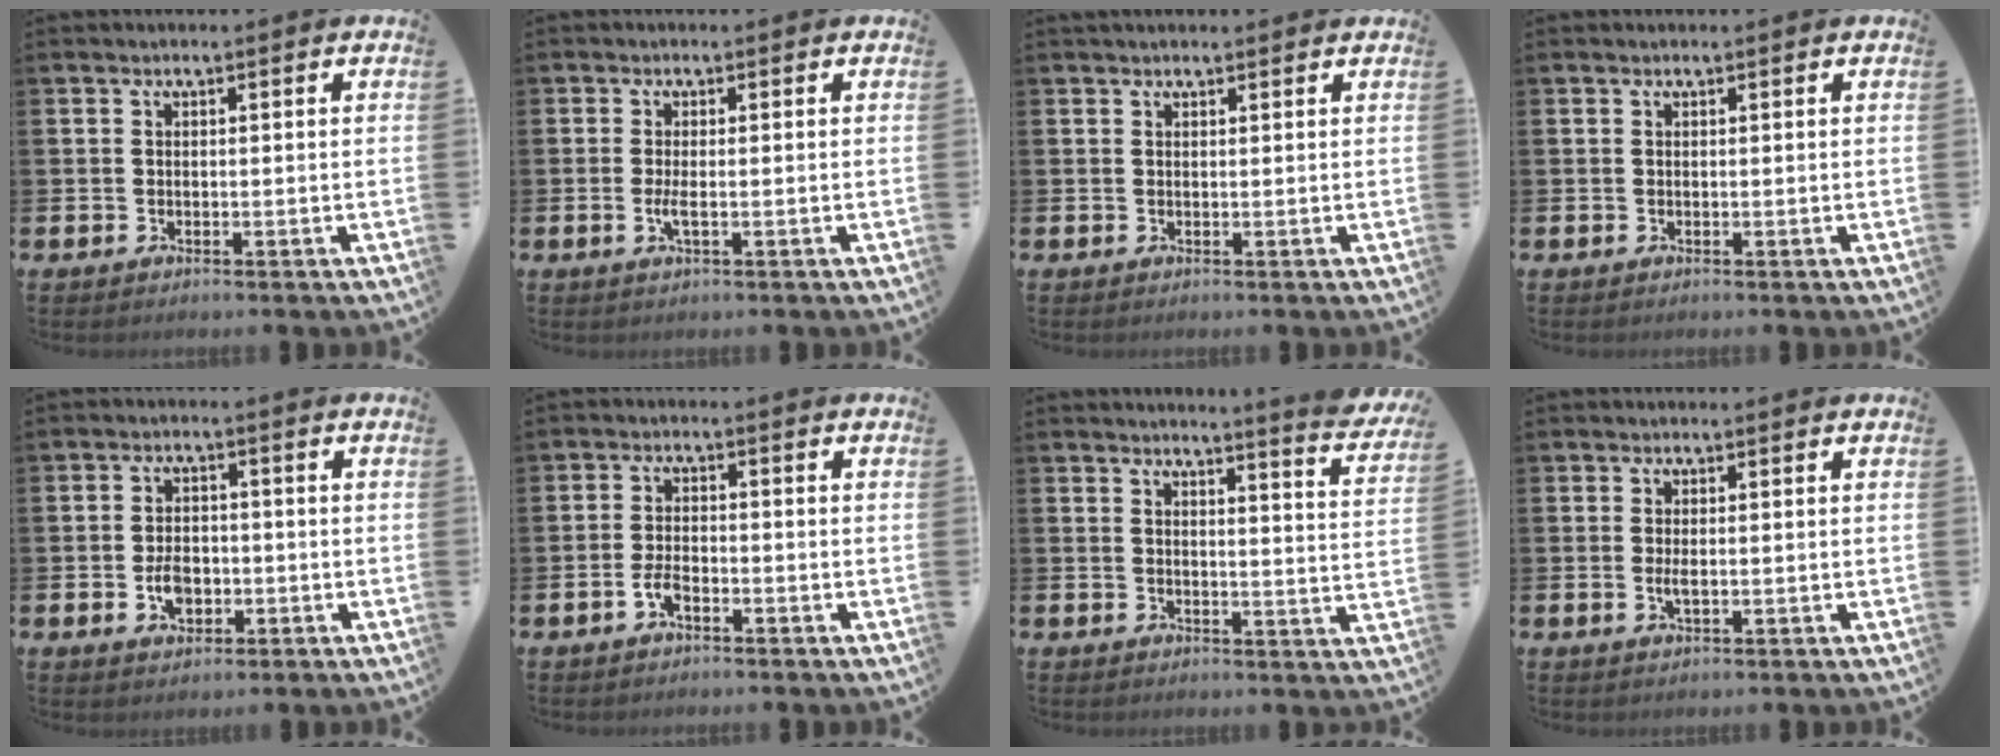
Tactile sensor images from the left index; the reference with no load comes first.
{"total": 1.5, "force": [-0.2, 0.3, 1.5], "torque": [-0.037, 0.002, -0.003]}
{"total": 0.8, "force": [0.8, 0.1, 0.2], "torque": [0.004, -0.001, 0.013]}
{"total": 0.0}
{"total": 4.0, "force": [-1.0, 2.8, 2.7], "torque": [-0.043, 0.002, -0.020]}
{"total": 2.5, "force": [-1.3, 1.1, 1.8], "torque": [-0.049, 0.004, -0.026]}
{"total": 4.0, "force": [3.8, -0.7, 0.9], "torque": [-0.010, -0.037, 0.059]}
{"total": 1.3, "force": [0.0, 0.4, 1.2], "torque": [-0.023, 0.001, 0.000]}